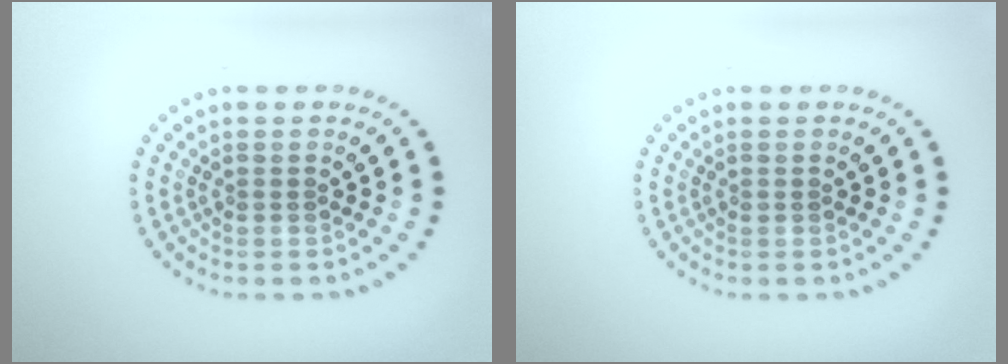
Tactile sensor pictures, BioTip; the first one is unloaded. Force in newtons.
{"total": 0.0}